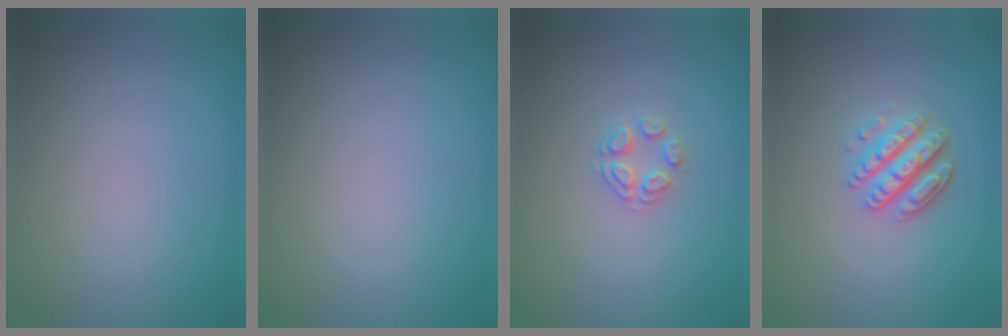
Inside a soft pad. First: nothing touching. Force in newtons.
{"total": 0.0}
{"total": 2.0, "press": 2.0, "slide": 0.1}
{"total": 4.5, "press": 3.4, "slide": 3.1}